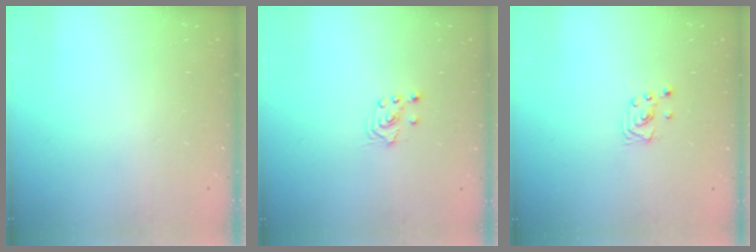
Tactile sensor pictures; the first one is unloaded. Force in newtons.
{"total": 2.7, "press": 2.5, "slide": 0.9}
{"total": 2.2, "press": 2.2, "slide": 0.1}